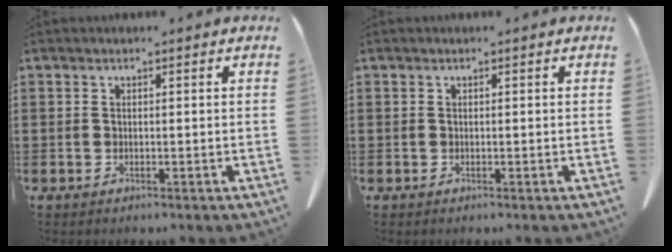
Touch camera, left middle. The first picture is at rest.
{"total": 0.0}